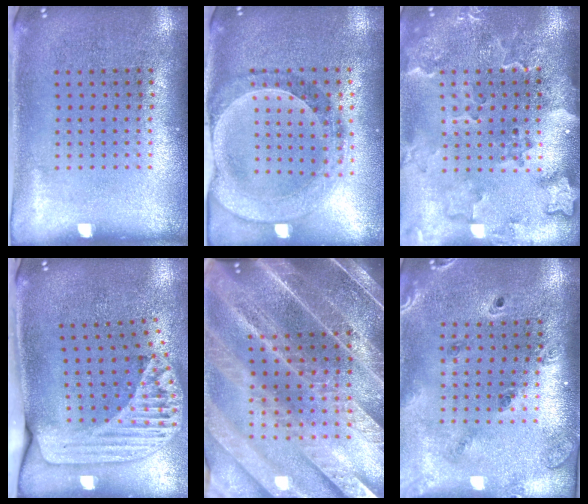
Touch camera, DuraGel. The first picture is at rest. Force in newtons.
{"total": 0.9, "press": 0.9, "slide": 0.2}
{"total": 2.8, "press": 2.3, "slide": 1.6}
{"total": 2.4, "press": 1.8, "slide": 1.7}
{"total": 5.5, "press": 4.7, "slide": 2.9}
{"total": 1.3, "press": 1.3, "slide": 0.2}